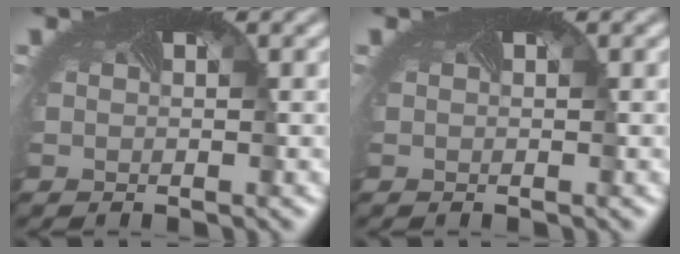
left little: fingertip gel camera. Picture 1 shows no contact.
{"total": 0.0}